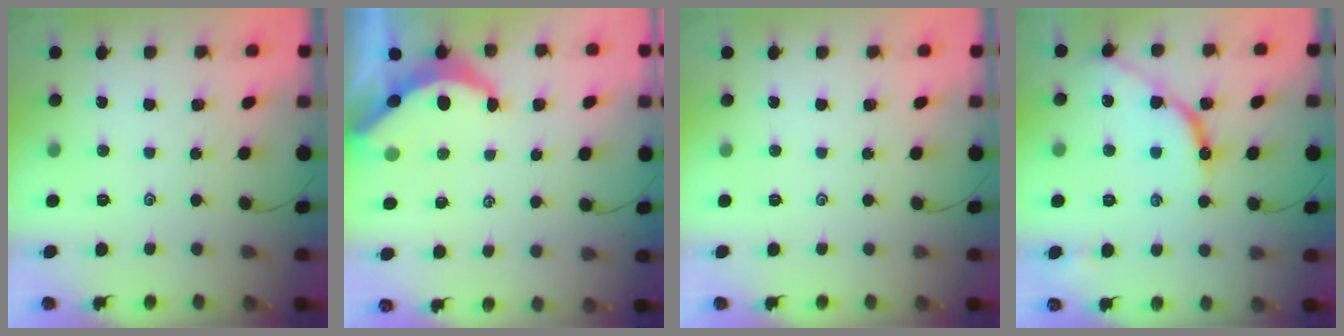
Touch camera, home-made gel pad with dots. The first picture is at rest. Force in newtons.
{"total": 6.3, "press": 6.3, "slide": 0.2}
{"total": 0.0}
{"total": 10.3, "press": 10.2, "slide": 0.8}